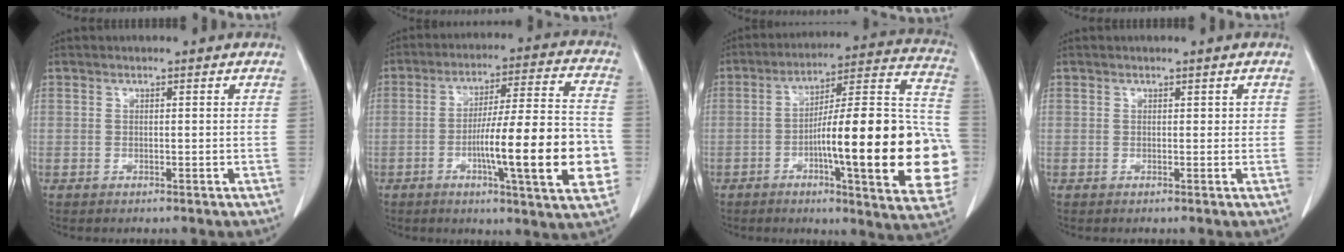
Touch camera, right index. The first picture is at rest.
{"total": 18.6, "force": [-4.4, 1.4, 18.0], "torque": [-0.242, 0.008, -0.062]}
{"total": 26.5, "force": [-5.3, 3.5, 25.7], "torque": [-0.282, 0.019, -0.074]}
{"total": 0.9, "force": [0.3, 0.7, 0.5], "torque": [0.001, 0.005, 0.003]}